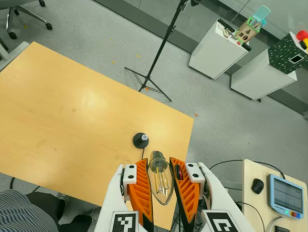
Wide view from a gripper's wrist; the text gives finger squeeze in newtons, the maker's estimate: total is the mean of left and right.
{"total": 19.9, "left": 20.5, "right": 19.3}